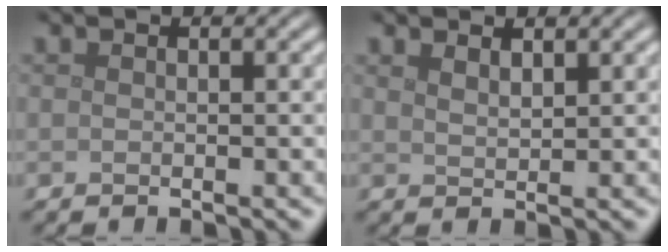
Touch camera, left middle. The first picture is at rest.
{"total": 1.3, "force": [1.2, 0.3, 0.5], "torque": [-0.011, -0.003, 0.022]}